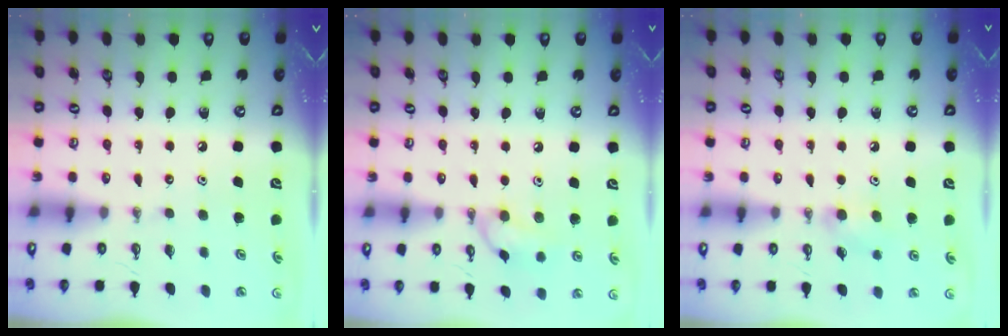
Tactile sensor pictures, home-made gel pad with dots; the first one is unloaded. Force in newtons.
{"total": 9.8, "press": 9.4, "slide": 2.9}
{"total": 7.3, "press": 6.9, "slide": 2.1}